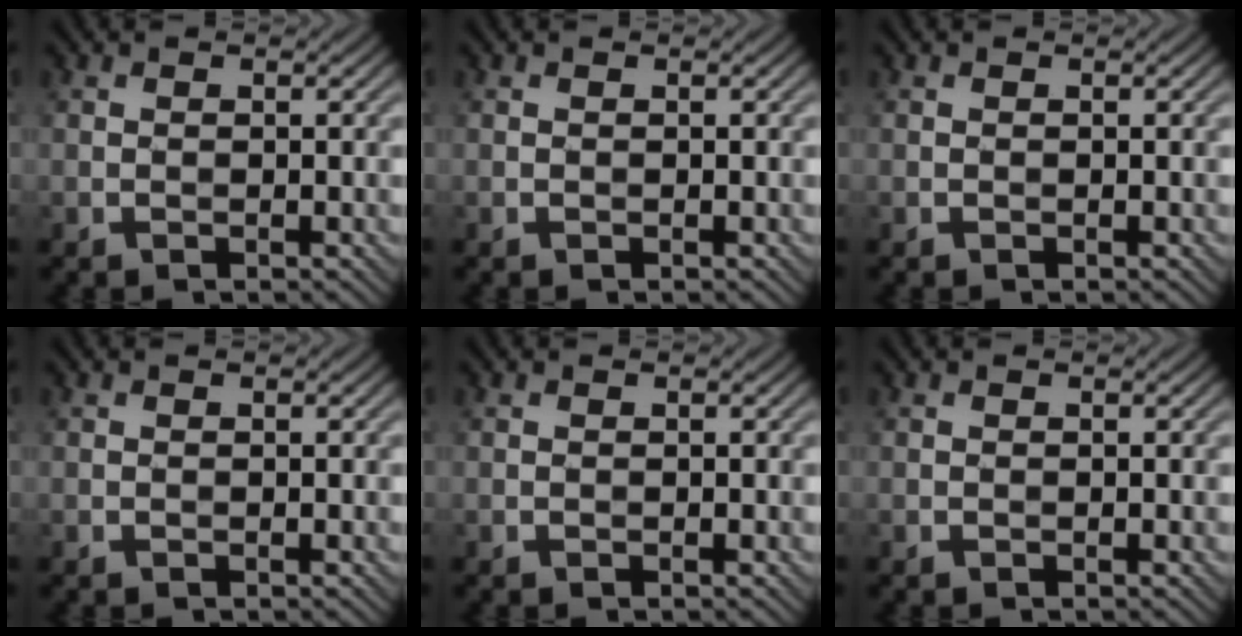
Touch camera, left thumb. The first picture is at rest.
{"total": 0.0}
{"total": 0.0}
{"total": 0.0}
{"total": 0.0}
{"total": 0.0}